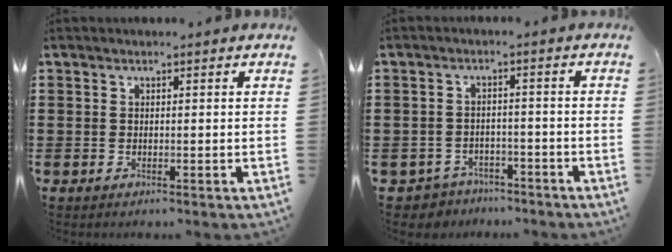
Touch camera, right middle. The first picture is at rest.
{"total": 3.2, "force": [-3.1, 0.8, -0.2], "torque": [-0.016, -0.005, -0.070]}